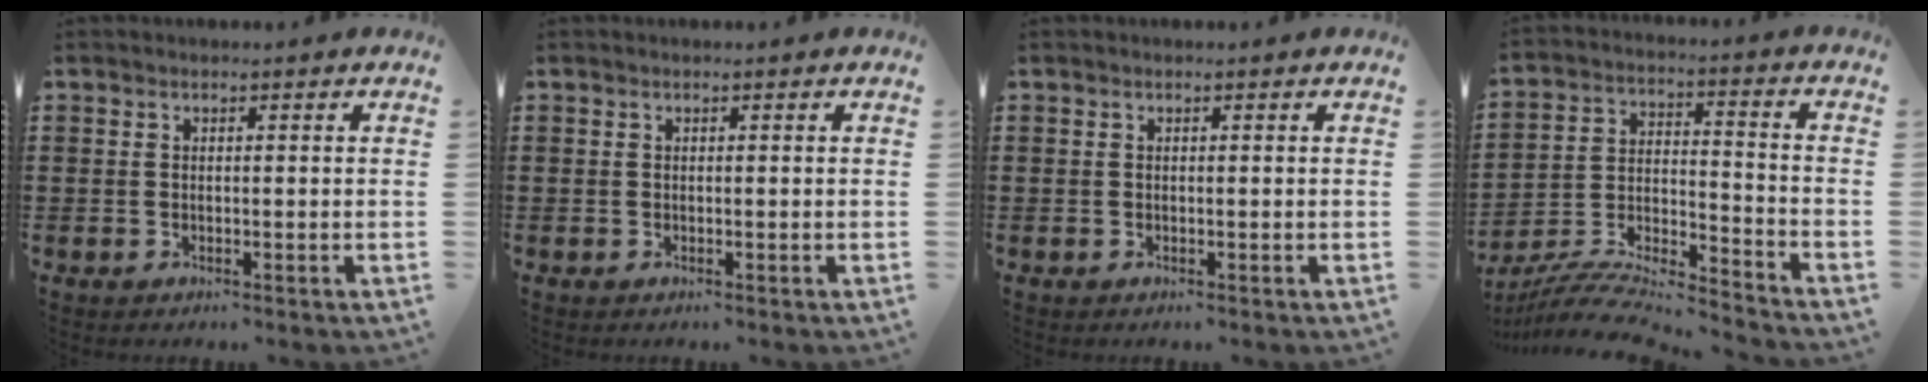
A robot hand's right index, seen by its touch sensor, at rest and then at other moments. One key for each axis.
{"total": 0.0}
{"total": 0.0}
{"total": 9.0, "fx": -8.5, "fy": 0.8, "fz": 3.0, "tx": -0.058, "ty": 0.003, "tz": -0.171}